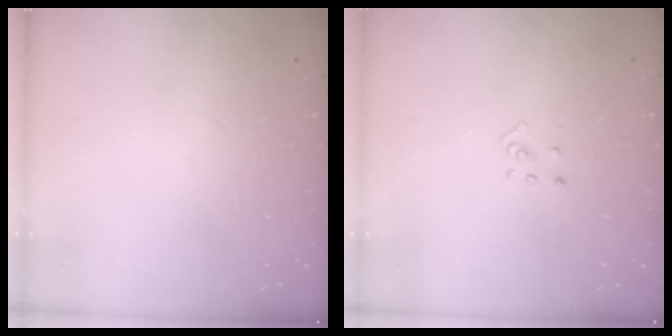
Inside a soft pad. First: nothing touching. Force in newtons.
{"total": 2.9, "press": 2.9, "slide": 0.3}